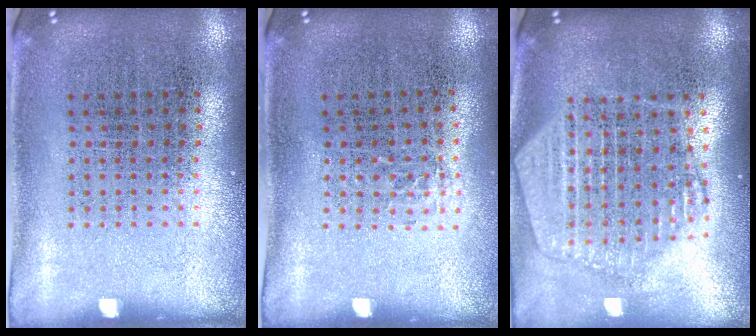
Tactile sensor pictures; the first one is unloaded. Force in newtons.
{"total": 0.5, "press": 0.4, "slide": 0.3}
{"total": 2.3, "press": 2.1, "slide": 1.1}